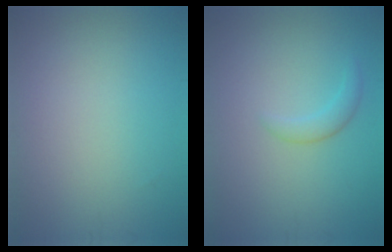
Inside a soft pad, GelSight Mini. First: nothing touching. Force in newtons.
{"total": 1.5, "press": 1.5, "slide": 0.1}